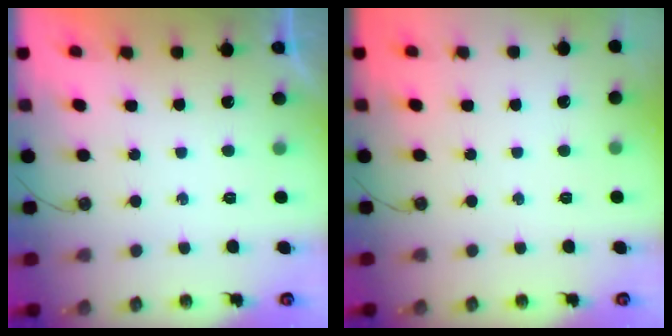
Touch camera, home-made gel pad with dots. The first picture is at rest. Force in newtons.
{"total": 0.0}